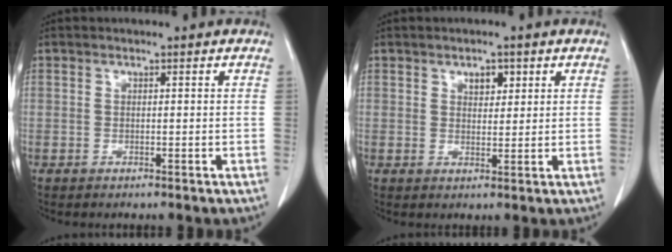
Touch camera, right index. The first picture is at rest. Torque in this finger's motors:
{"motor_torque": [0.05, 0.06, 0.03, 0.00]}